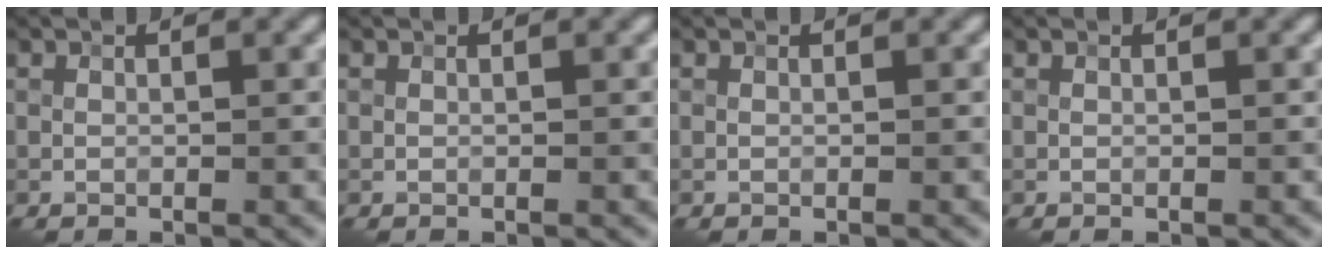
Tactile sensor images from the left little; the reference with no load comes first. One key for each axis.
{"total": 0.0}
{"total": 0.0}
{"total": 0.0}